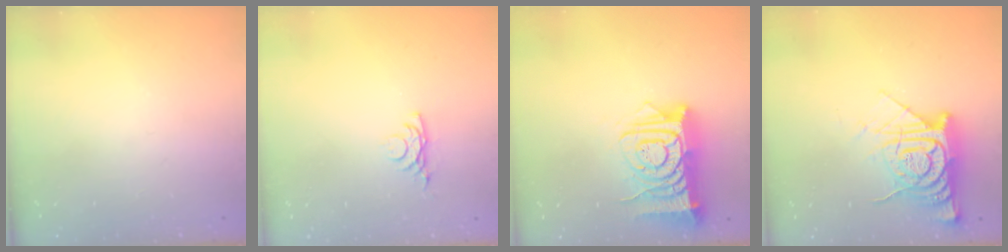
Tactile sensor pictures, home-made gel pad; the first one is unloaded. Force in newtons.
{"total": 4.3, "press": 4.2, "slide": 0.8}
{"total": 14.5, "press": 14.4, "slide": 1.6}
{"total": 14.6, "press": 14.5, "slide": 1.4}